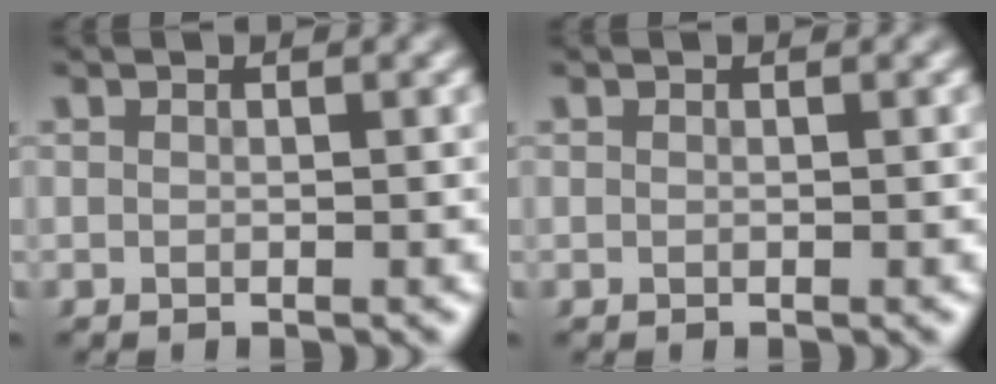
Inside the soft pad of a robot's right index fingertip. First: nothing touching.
{"total": 0.0}